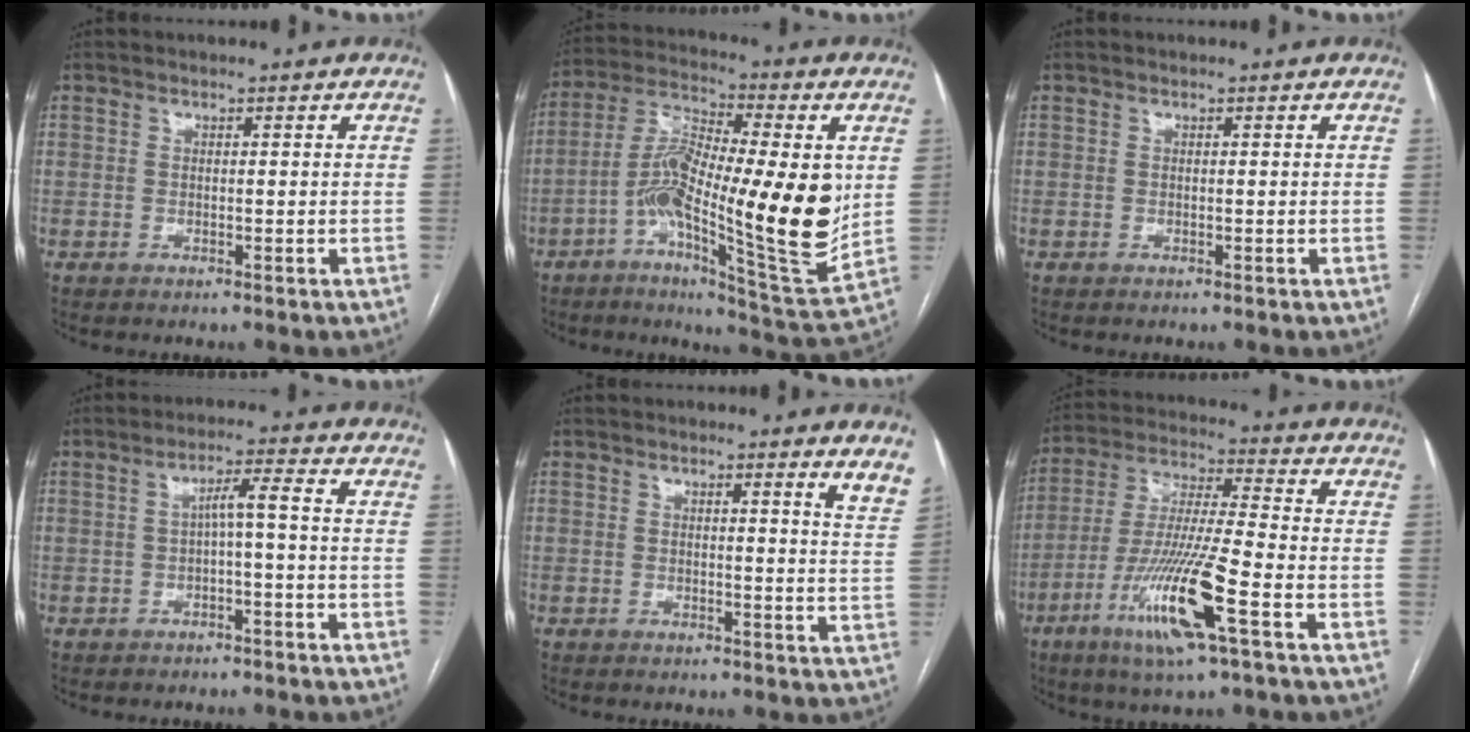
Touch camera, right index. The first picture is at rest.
{"total": 20.9, "force": [-1.2, 3.8, 20.5], "torque": [-0.356, 0.004, -0.020]}
{"total": 0.0}
{"total": 3.7, "force": [-0.5, 0.0, 3.7], "torque": [-0.062, 0.016, -0.005]}
{"total": 4.6, "force": [3.9, -0.3, 2.3], "torque": [-0.029, -0.026, 0.023]}
{"total": 15.0, "force": [-6.5, 0.2, 13.5], "torque": [-0.275, -0.021, -0.121]}